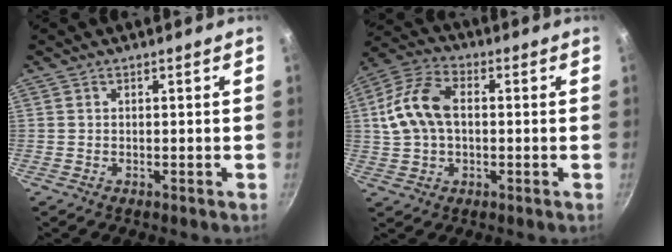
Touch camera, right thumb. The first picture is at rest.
{"total": 12.3, "force": [0.9, 8.0, 9.3], "torque": [-0.174, 0.027, 0.005]}